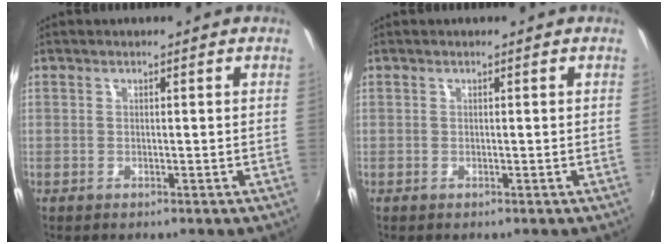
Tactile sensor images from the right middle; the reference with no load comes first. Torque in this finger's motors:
{"motor_torque": [-0.15, -0.02, -0.01, 0.01]}